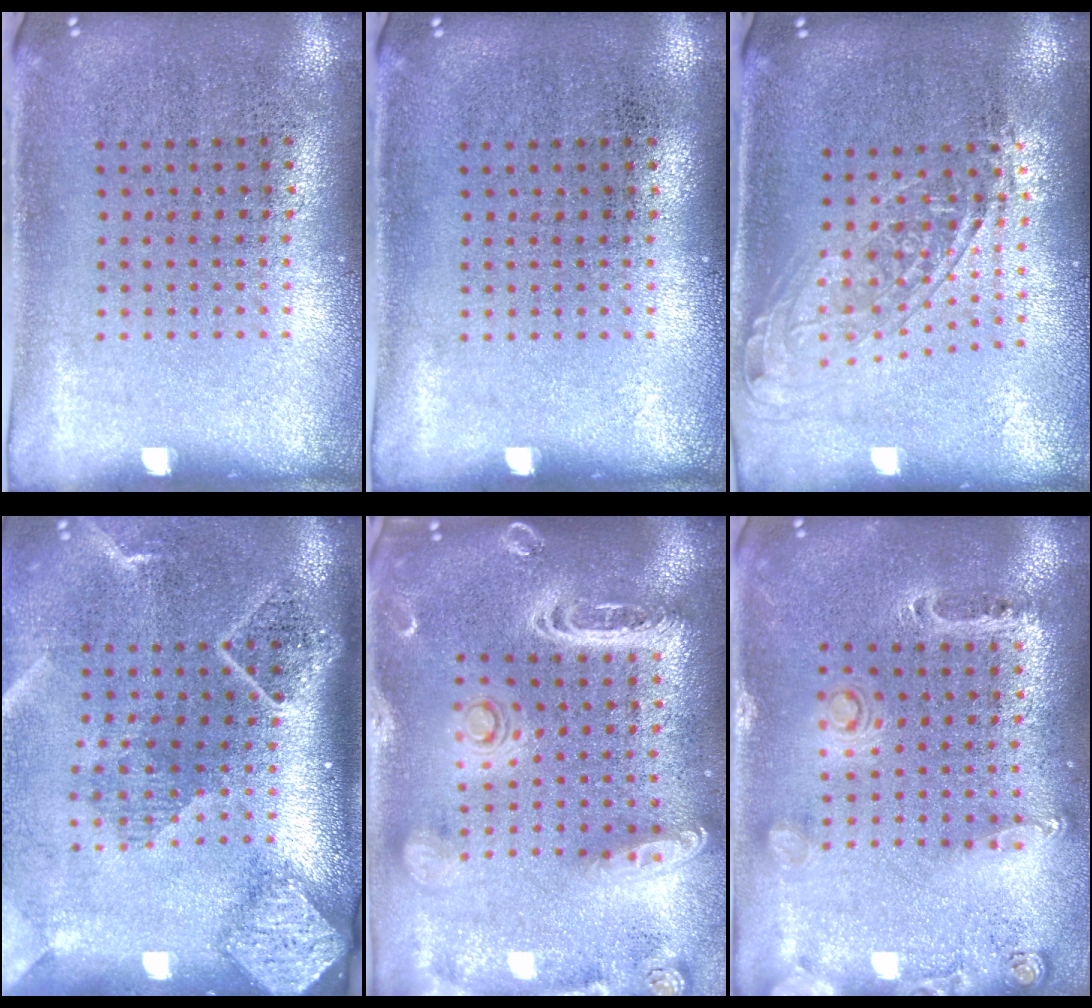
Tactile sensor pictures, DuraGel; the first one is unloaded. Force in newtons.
{"total": 0.0}
{"total": 1.5, "press": 1.3, "slide": 0.9}
{"total": 2.7, "press": 2.0, "slide": 1.8}
{"total": 2.9, "press": 2.5, "slide": 1.6}
{"total": 0.5, "press": 0.4, "slide": 0.3}